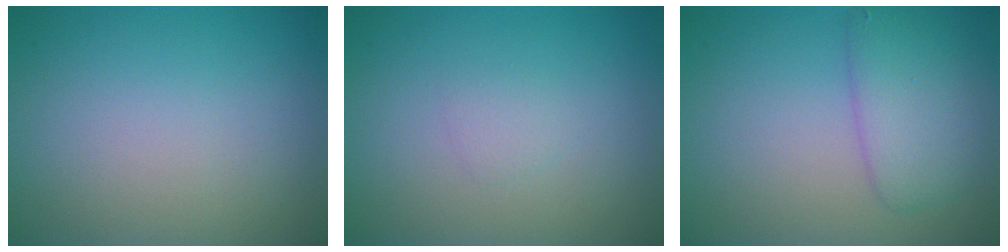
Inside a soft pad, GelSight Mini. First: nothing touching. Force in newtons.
{"total": 0.8, "press": 0.8, "slide": 0.1}
{"total": 3.8, "press": 3.8, "slide": 0.1}